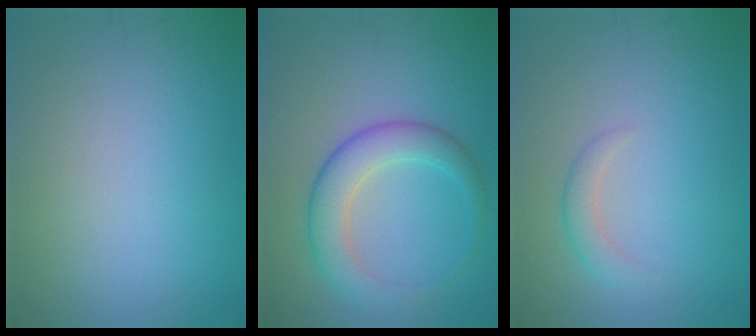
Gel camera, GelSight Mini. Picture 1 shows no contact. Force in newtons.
{"total": 4.8, "press": 4.8, "slide": 0.1}
{"total": 1.6, "press": 1.6, "slide": 0.1}